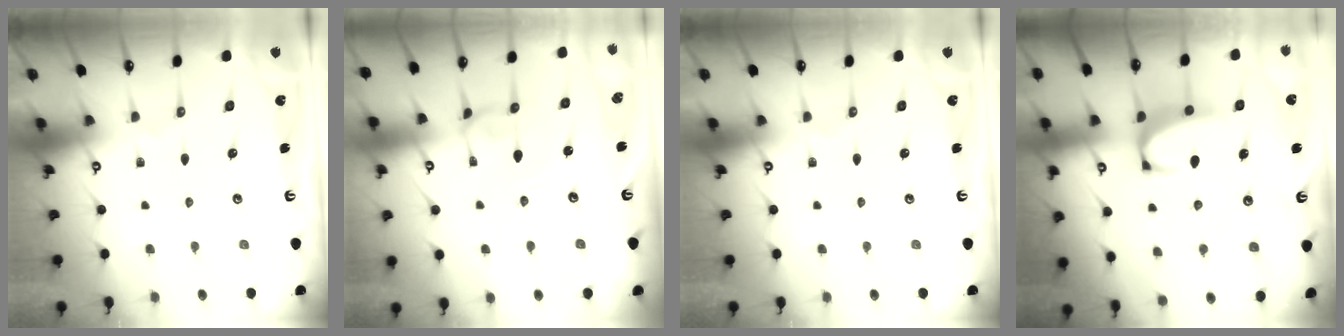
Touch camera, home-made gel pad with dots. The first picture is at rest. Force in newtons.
{"total": 1.5, "press": 1.5, "slide": 0.3}
{"total": 0.0}
{"total": 2.5, "press": 2.4, "slide": 0.7}